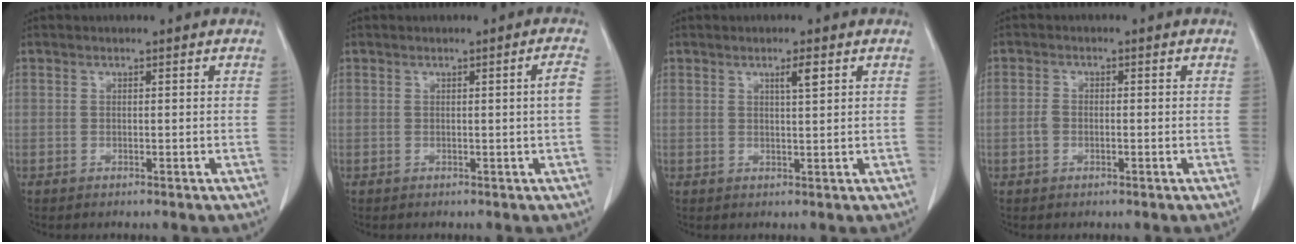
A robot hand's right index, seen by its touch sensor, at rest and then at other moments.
{"total": 1.9, "force": [-0.1, -0.5, 1.8], "torque": [-0.028, -0.001, 0.003]}
{"total": 2.1, "force": [1.1, 0.0, 1.9], "torque": [-0.034, -0.002, 0.018]}
{"total": 1.7, "force": [-0.4, 1.1, 1.2], "torque": [-0.027, 0.007, -0.007]}